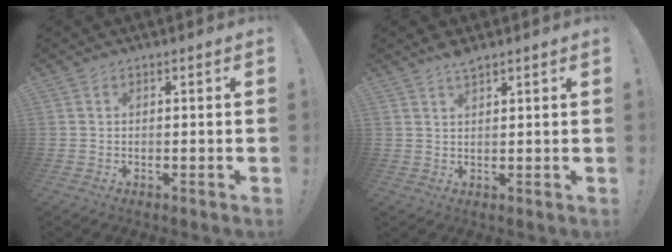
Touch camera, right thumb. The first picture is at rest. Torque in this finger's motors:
{"motor_torque": [-0.28, 0.39, 0.45, 0.10, -0.04]}